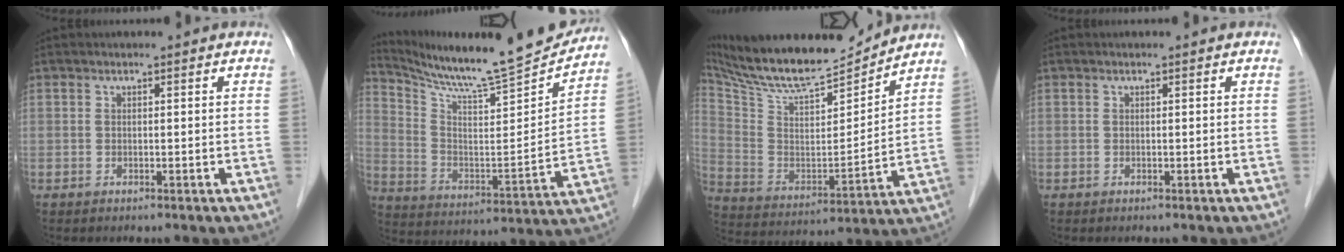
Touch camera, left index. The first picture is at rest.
{"total": 18.7, "force": [17.8, 0.1, 5.8], "torque": [-0.116, -0.062, 0.277]}
{"total": 17.1, "force": [16.0, 1.5, 5.8], "torque": [-0.121, -0.018, 0.282]}
{"total": 0.0}